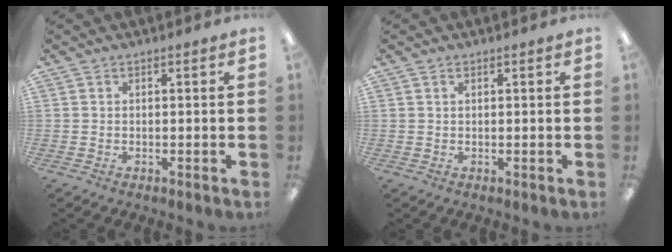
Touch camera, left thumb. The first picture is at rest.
{"total": 0.6, "force": [0.4, 0.3, 0.4], "torque": [-0.009, 0.003, 0.006]}